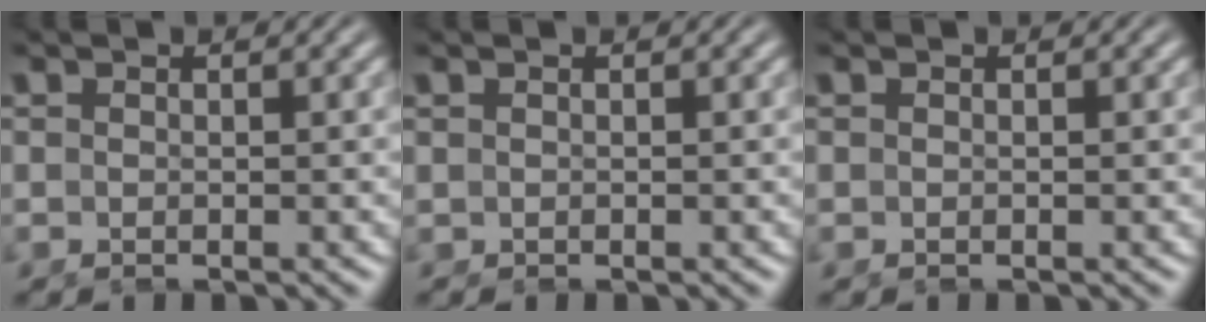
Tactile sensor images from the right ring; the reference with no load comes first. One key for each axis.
{"total": 0.0}
{"total": 0.0}